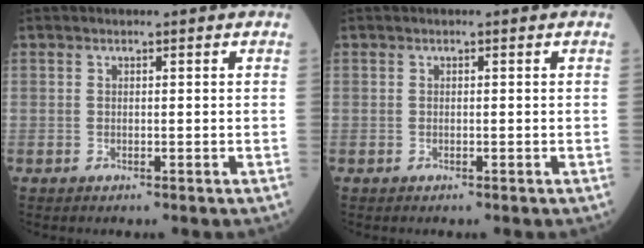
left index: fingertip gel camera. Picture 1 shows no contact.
{"total": 0.0}